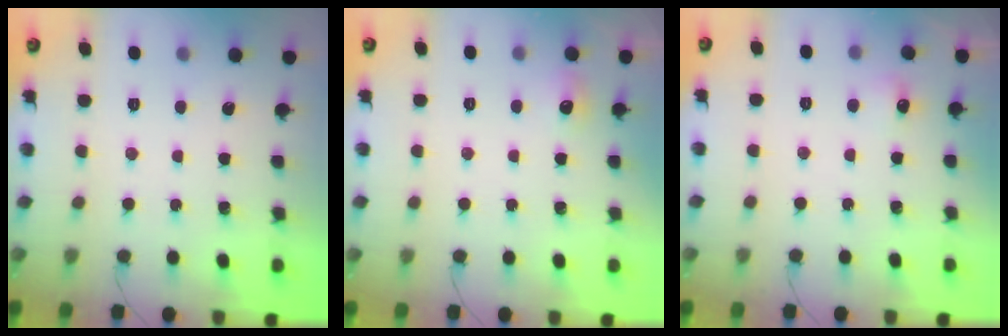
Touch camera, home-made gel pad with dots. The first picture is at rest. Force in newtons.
{"total": 12.3, "press": 5.1, "slide": 11.2}
{"total": 5.0, "press": 4.8, "slide": 1.2}